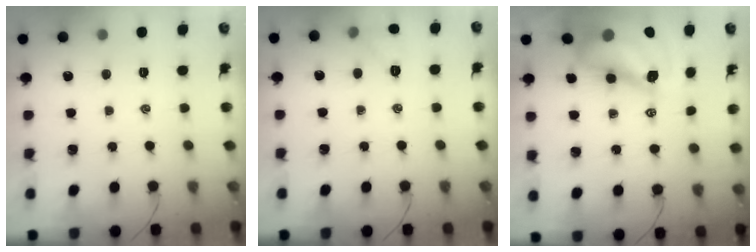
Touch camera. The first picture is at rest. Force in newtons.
{"total": 5.4, "press": 5.3, "slide": 1.4}
{"total": 13.5, "press": 13.0, "slide": 3.7}